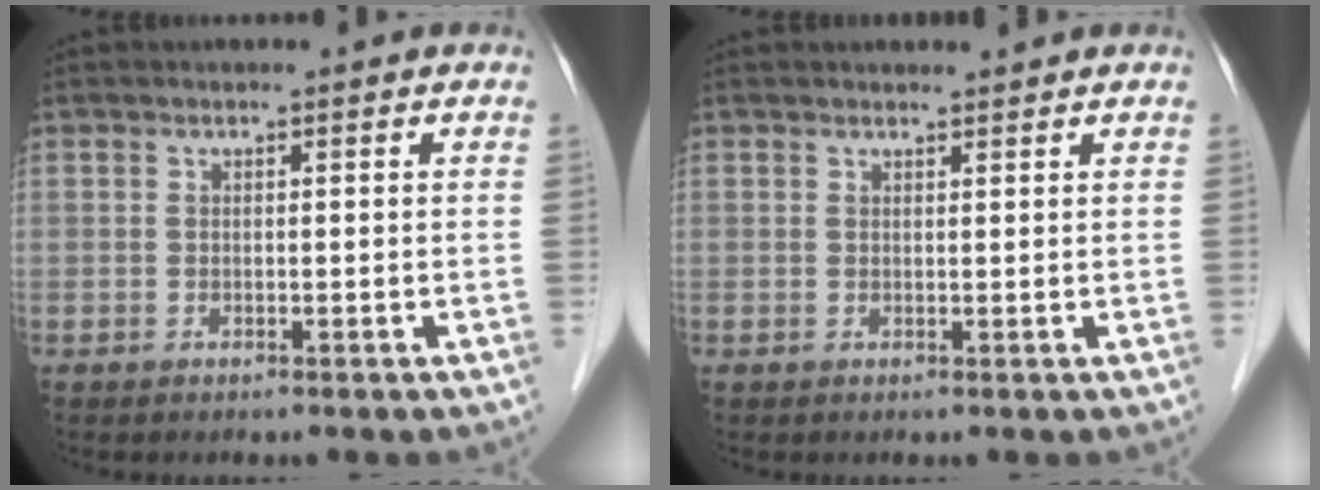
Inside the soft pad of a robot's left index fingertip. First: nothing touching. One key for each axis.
{"total": 1.5, "fx": 1.5, "fy": 0.1, "fz": 0.1, "tx": -0.008, "ty": 0.005, "tz": 0.025}